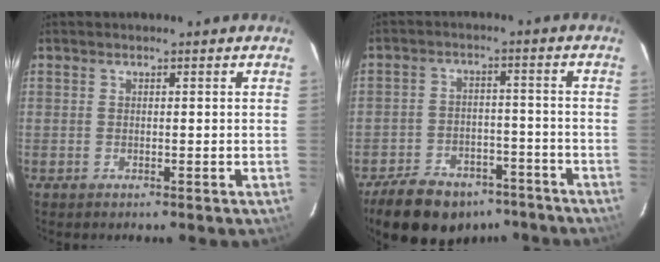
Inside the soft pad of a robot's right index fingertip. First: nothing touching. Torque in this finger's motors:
{"motor_torque": [-0.49, -0.81, -0.49, -0.21]}